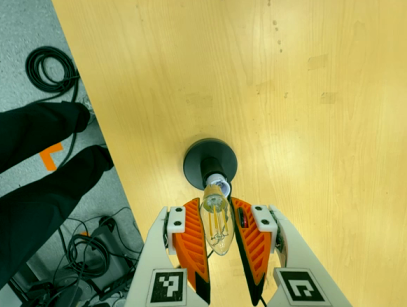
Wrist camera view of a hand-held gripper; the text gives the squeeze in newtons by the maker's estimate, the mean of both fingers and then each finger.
{"total": 13.2, "left": 13.7, "right": 12.7}